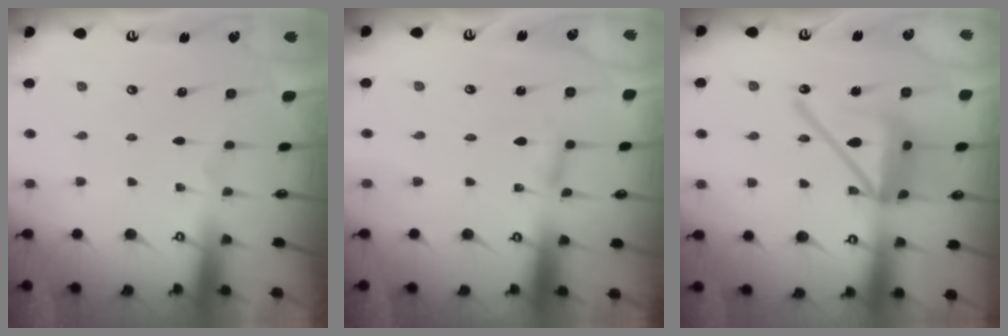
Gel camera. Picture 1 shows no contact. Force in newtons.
{"total": 2.7, "press": 2.7, "slide": 0.3}
{"total": 18.2, "press": 18.1, "slide": 1.6}